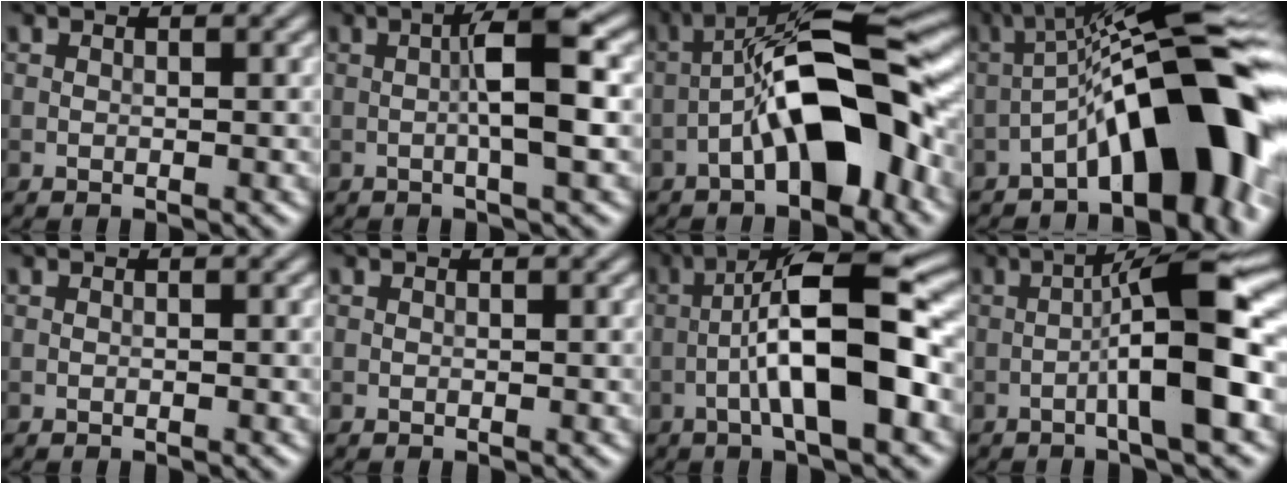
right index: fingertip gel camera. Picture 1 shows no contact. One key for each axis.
{"total": 4.7, "fx": -0.1, "fy": 0.5, "fz": 4.7, "tx": -0.082, "ty": 0.012, "tz": -0.008}
{"total": 11.5, "fx": -3.3, "fy": 3.9, "fz": 10.4, "tx": -0.173, "ty": 0.022, "tz": -0.061}
{"total": 13.0, "fx": -4.7, "fy": 3.9, "fz": 11.5, "tx": -0.161, "ty": 0.032, "tz": -0.073}
{"total": 0.0}
{"total": 0.0}
{"total": 10.6, "fx": -2.0, "fy": 2.4, "fz": 10.1, "tx": -0.161, "ty": 0.025, "tz": -0.039}
{"total": 8.2, "fx": -1.9, "fy": 0.9, "fz": 7.9, "tx": -0.119, "ty": 0.023, "tz": -0.037}